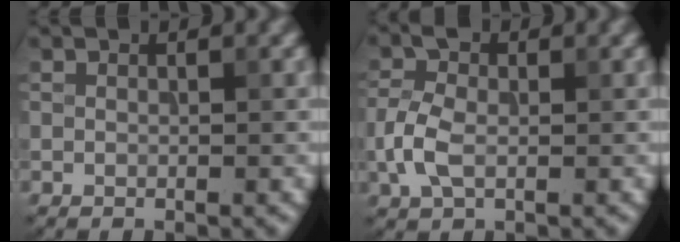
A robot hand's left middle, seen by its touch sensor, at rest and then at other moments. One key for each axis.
{"total": 3.5, "fx": -0.7, "fy": 2.2, "fz": 2.6, "tx": -0.063, "ty": 0.005, "tz": -0.018}